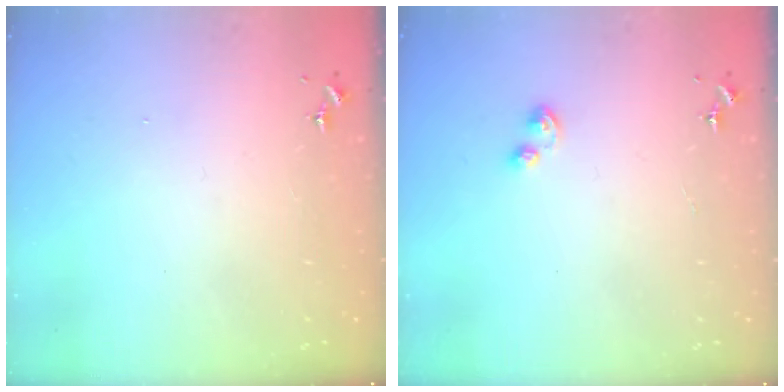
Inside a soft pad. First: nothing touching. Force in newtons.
{"total": 3.8, "press": 3.8, "slide": 0.5}